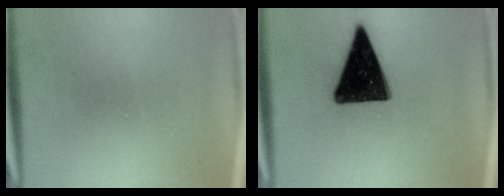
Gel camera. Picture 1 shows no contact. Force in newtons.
{"total": 15.8}